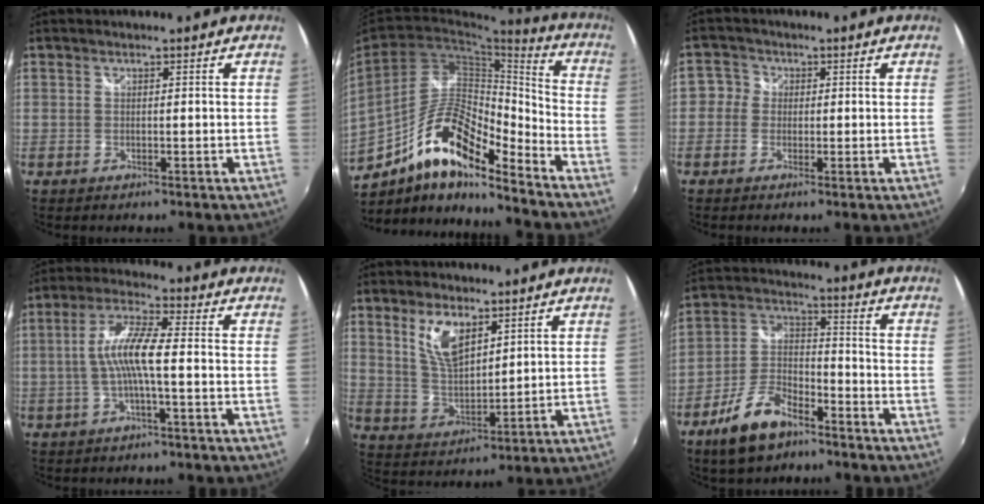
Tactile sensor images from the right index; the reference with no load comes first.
{"total": 16.6, "force": [-10.3, 5.3, 12.0], "torque": [-0.218, 0.001, -0.191]}
{"total": 3.2, "force": [-1.0, 3.0, 0.4], "torque": [0.001, 0.006, -0.030]}
{"total": 8.2, "force": [-1.3, 0.9, 8.1], "torque": [-0.172, 0.010, -0.023]}
{"total": 8.6, "force": [4.7, 3.9, 6.1], "torque": [-0.114, -0.001, 0.098]}
{"total": 12.0, "force": [-8.0, 5.6, 7.0], "torque": [-0.155, 0.007, -0.144]}